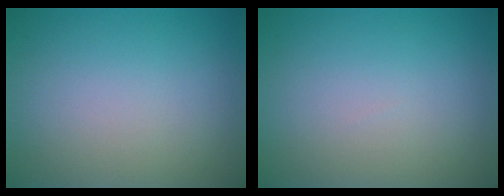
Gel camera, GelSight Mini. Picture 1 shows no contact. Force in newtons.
{"total": 0.0}